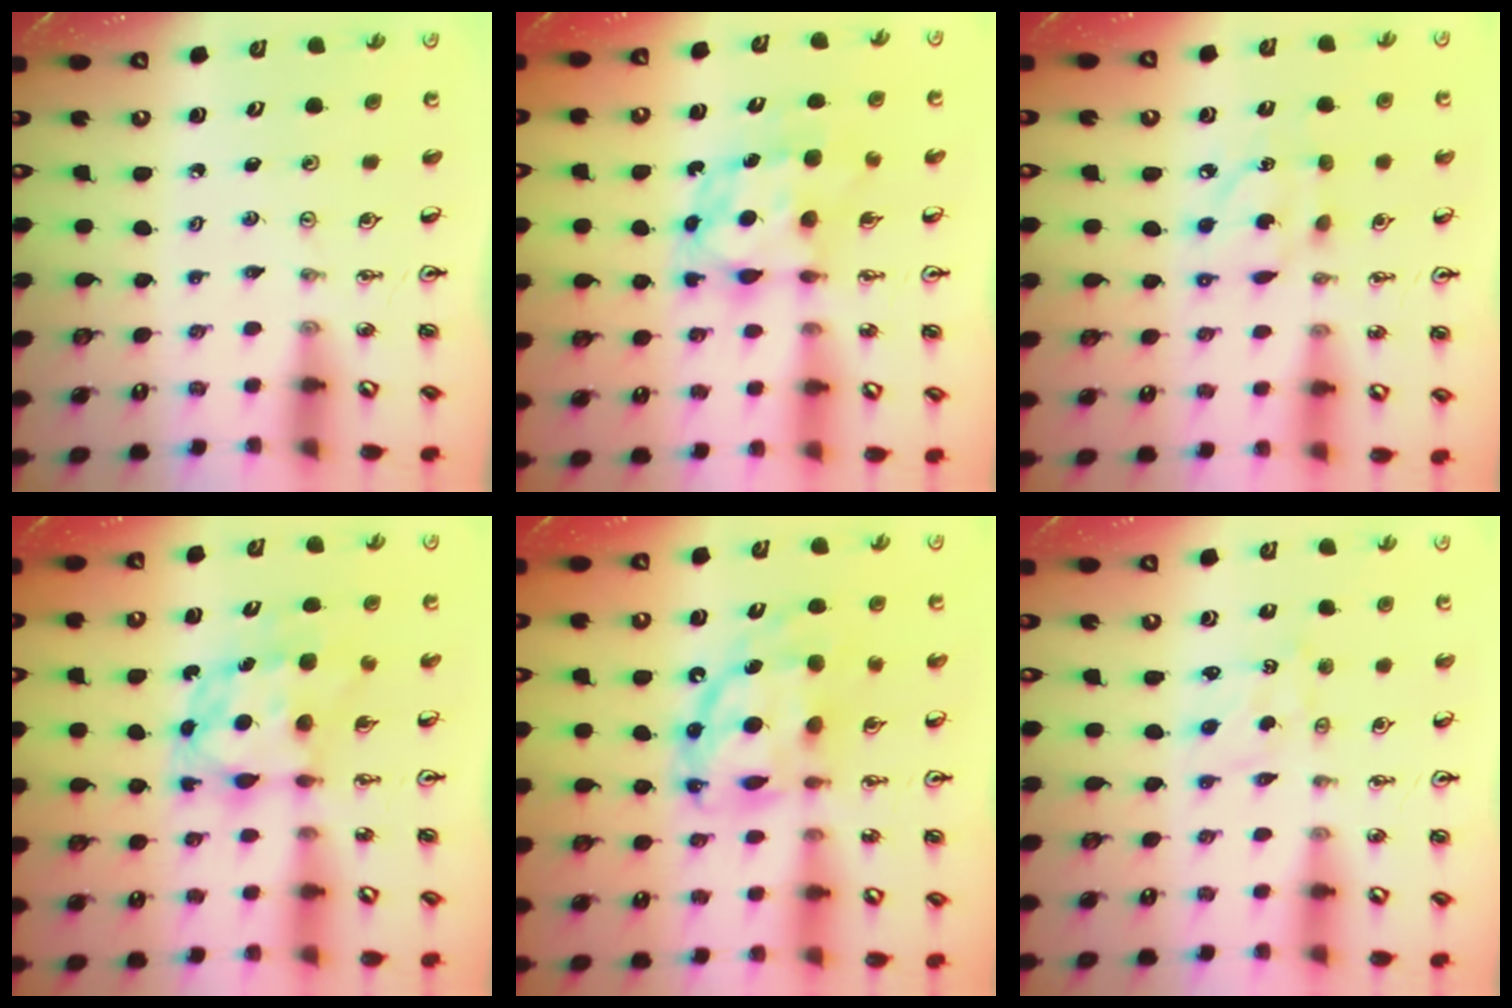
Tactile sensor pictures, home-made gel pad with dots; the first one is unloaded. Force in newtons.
{"total": 7.2, "press": 7.2, "slide": 0.5}
{"total": 7.6, "press": 7.6, "slide": 0.2}
{"total": 7.2, "press": 7.2, "slide": 0.6}
{"total": 13.7, "press": 13.7, "slide": 1.3}
{"total": 1.1, "press": 0.9, "slide": 0.6}